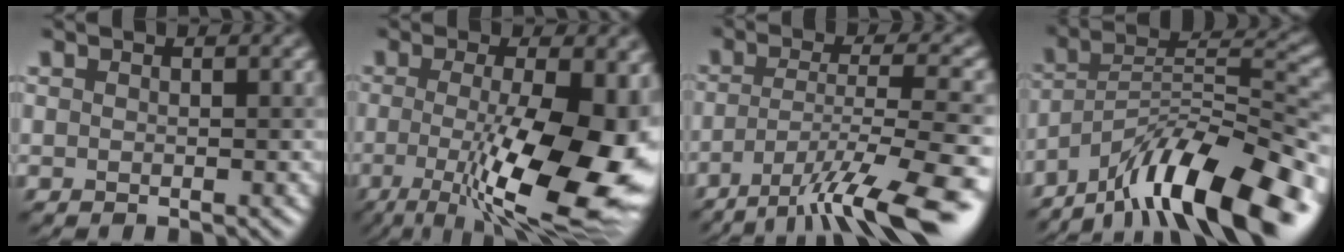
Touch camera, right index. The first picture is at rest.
{"total": 13.5, "force": [-2.7, 4.1, 12.6], "torque": [-0.192, -0.019, -0.039]}
{"total": 10.3, "force": [-6.2, 2.0, 8.0], "torque": [-0.129, 0.003, -0.105]}
{"total": 13.7, "force": [-9.8, 3.6, 8.9], "torque": [-0.141, 0.024, -0.178]}